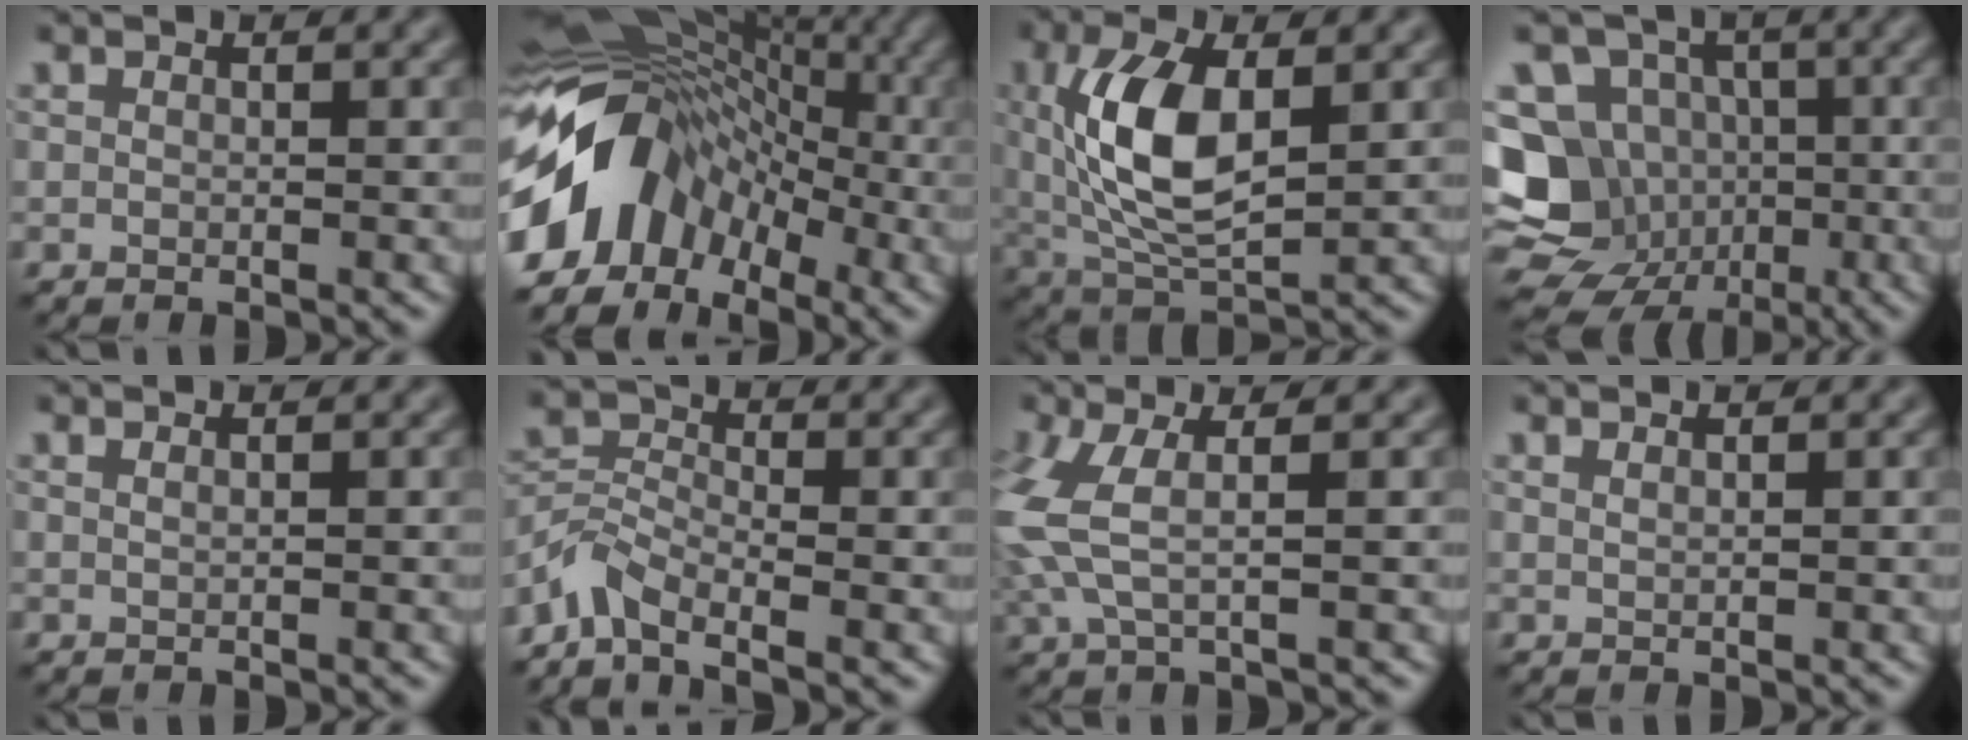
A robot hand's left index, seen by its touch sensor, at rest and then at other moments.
{"total": 11.9, "force": [-3.9, 8.7, 7.1], "torque": [-0.120, 0.009, -0.093]}
{"total": 8.5, "force": [1.2, 4.0, 7.4], "torque": [-0.158, -0.005, 0.023]}
{"total": 13.6, "force": [-2.8, 12.1, 5.4], "torque": [-0.128, -0.003, -0.054]}
{"total": 0.5, "force": [0.3, 0.1, 0.4], "torque": [-0.006, -0.004, 0.000]}
{"total": 3.3, "force": [-2.9, 1.1, 1.2], "torque": [-0.026, 0.001, -0.074]}
{"total": 5.2, "force": [0.2, 2.0, 4.8], "torque": [-0.140, -0.001, 0.000]}
{"total": 0.8, "force": [0.7, 0.2, 0.4], "torque": [-0.003, -0.006, 0.004]}